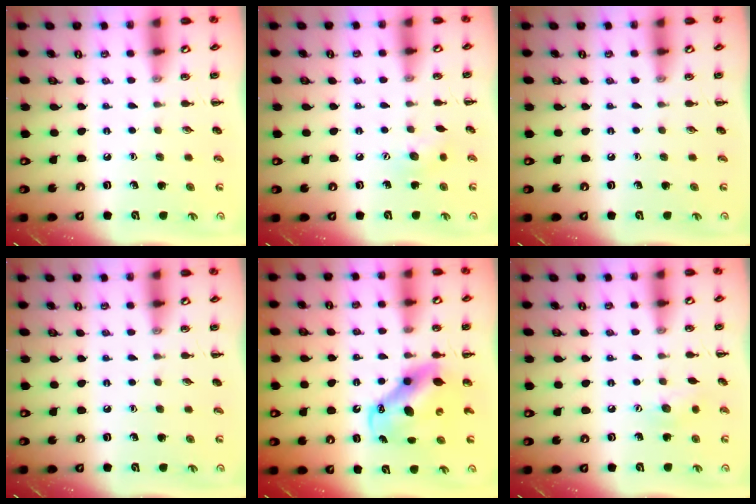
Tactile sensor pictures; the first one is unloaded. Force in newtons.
{"total": 5.5, "press": 5.5, "slide": 1.0}
{"total": 0.0}
{"total": 0.0}
{"total": 8.4, "press": 8.2, "slide": 2.1}
{"total": 6.9, "press": 6.8, "slide": 1.3}